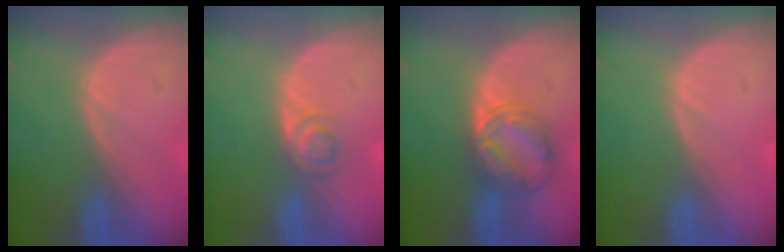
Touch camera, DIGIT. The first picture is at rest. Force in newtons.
{"total": 3.0, "press": 2.9, "slide": 0.2}
{"total": 6.9, "press": 6.9, "slide": 0.4}
{"total": 0.0}